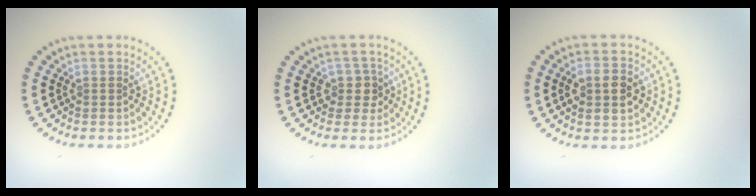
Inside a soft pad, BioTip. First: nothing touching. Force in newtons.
{"total": 2.0, "press": 1.6, "slide": 1.2}
{"total": 3.1, "press": 3.1, "slide": 0.1}